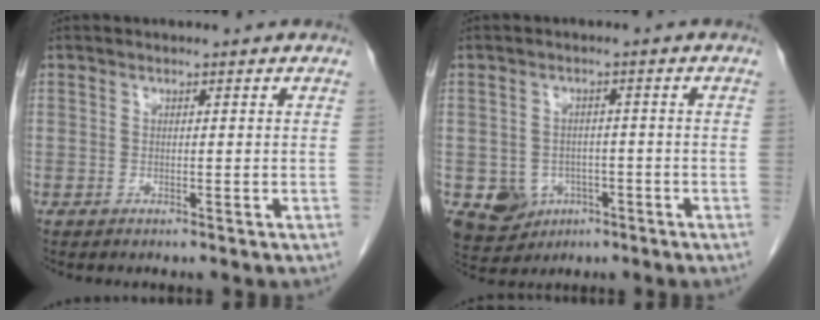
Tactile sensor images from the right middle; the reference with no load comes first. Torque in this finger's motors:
{"motor_torque": [0.33, -0.16, 0.01, 0.00]}